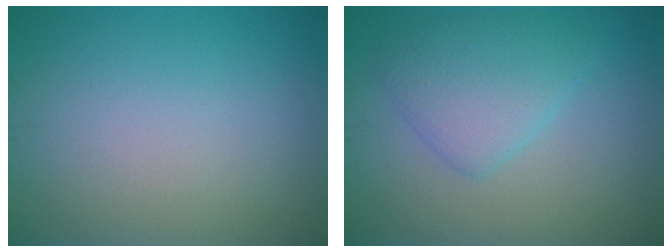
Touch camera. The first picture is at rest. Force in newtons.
{"total": 3.9, "press": 3.9, "slide": 0.1}